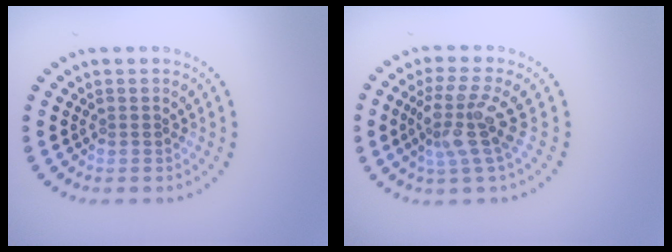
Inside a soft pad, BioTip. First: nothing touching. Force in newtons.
{"total": 3.9, "press": 2.9, "slide": 2.6}